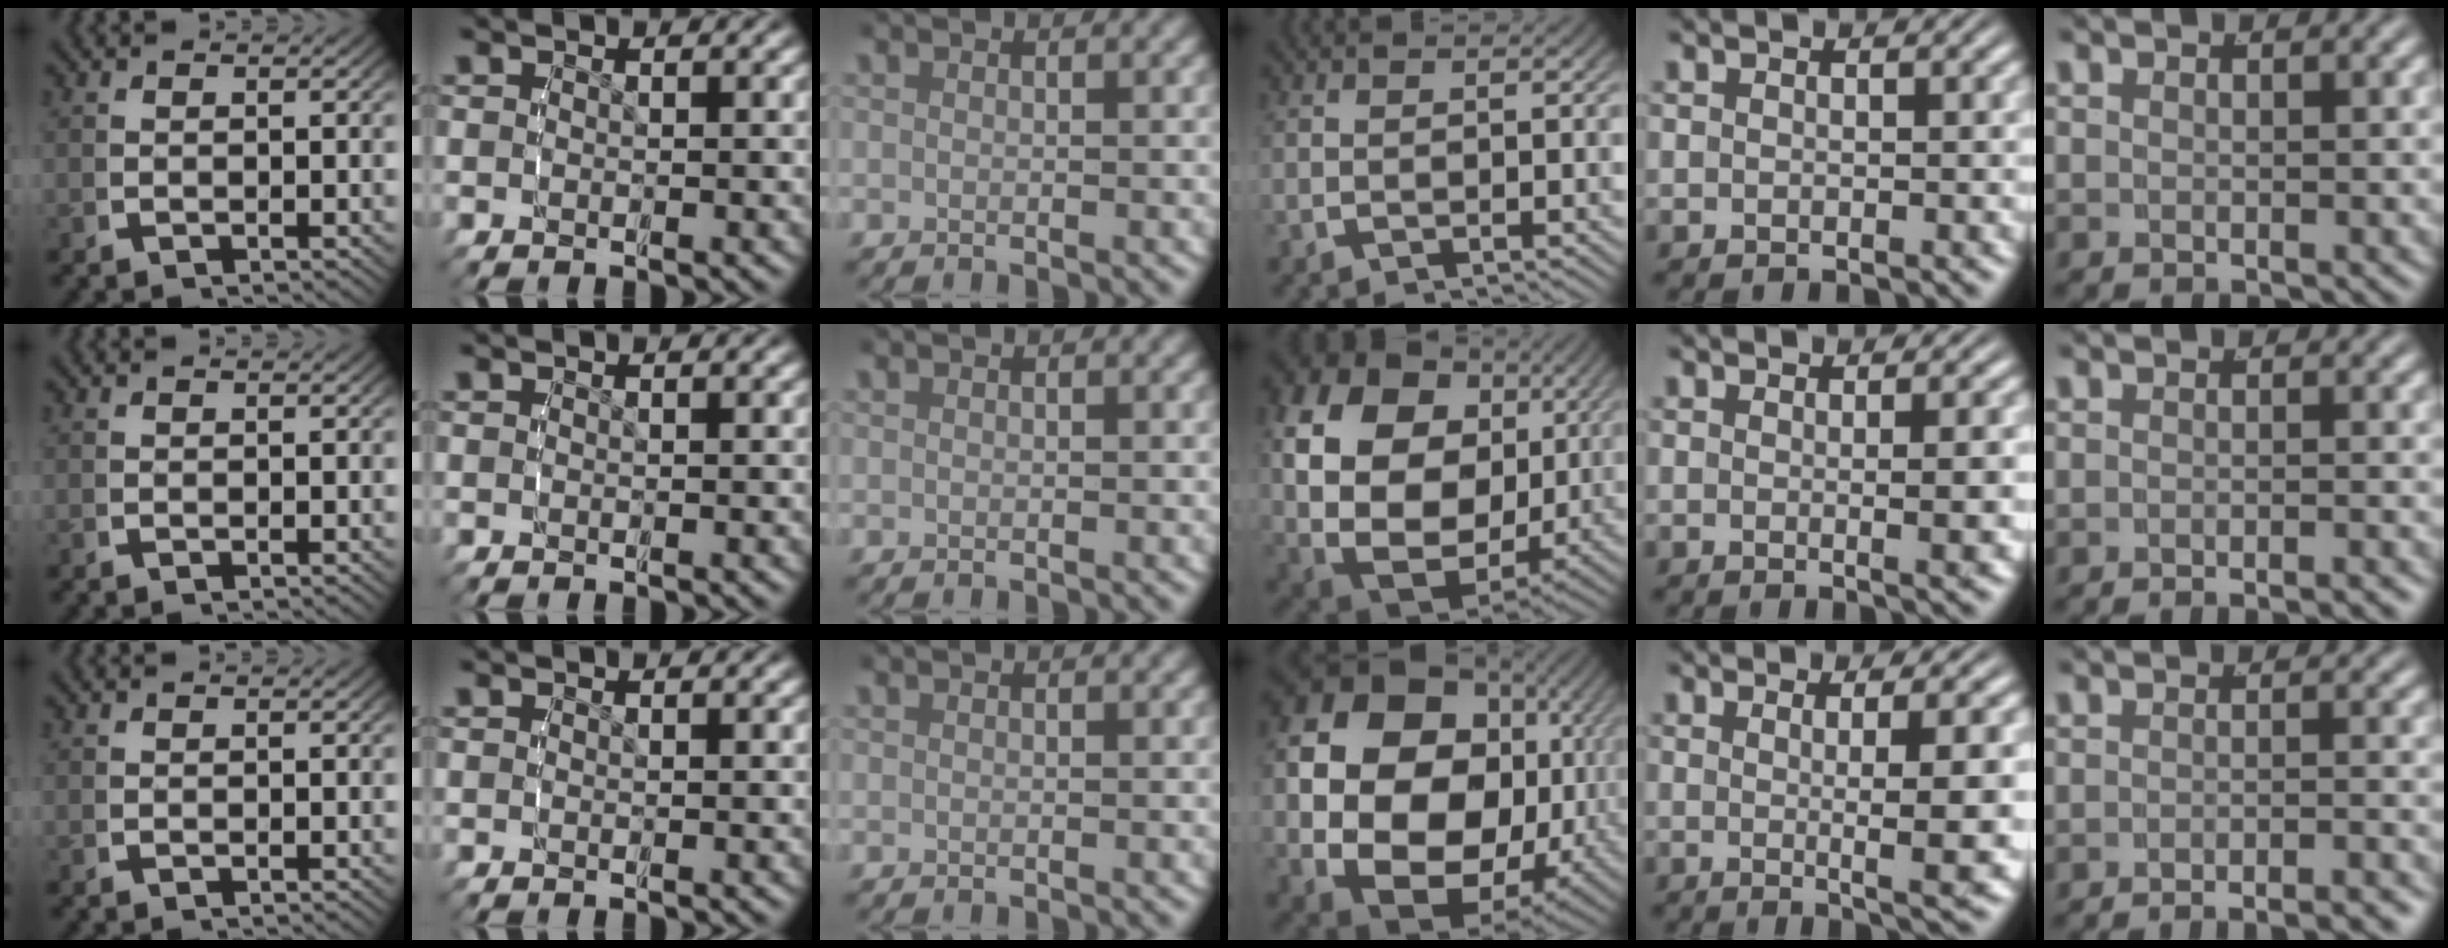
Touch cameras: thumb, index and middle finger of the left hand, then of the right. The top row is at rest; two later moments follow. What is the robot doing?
{"motion": "lift_and_place", "object": "cloth"}